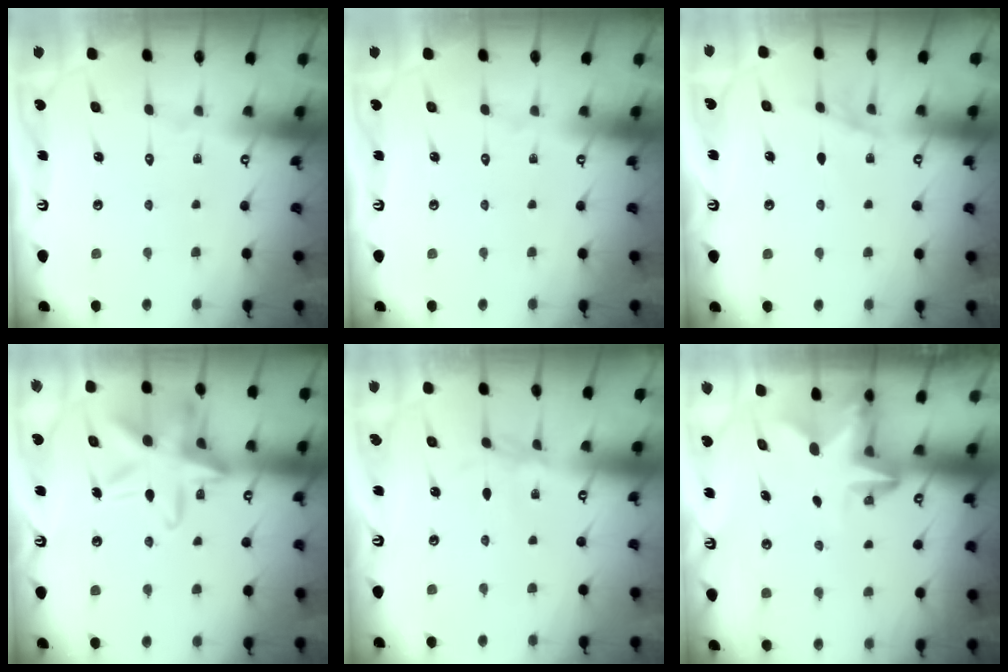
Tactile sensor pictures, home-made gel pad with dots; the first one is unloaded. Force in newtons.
{"total": 0.0}
{"total": 6.0, "press": 5.3, "slide": 2.8}
{"total": 17.1, "press": 17.1, "slide": 1.5}
{"total": 2.8, "press": 2.7, "slide": 0.4}
{"total": 2.6, "press": 2.5, "slide": 0.5}